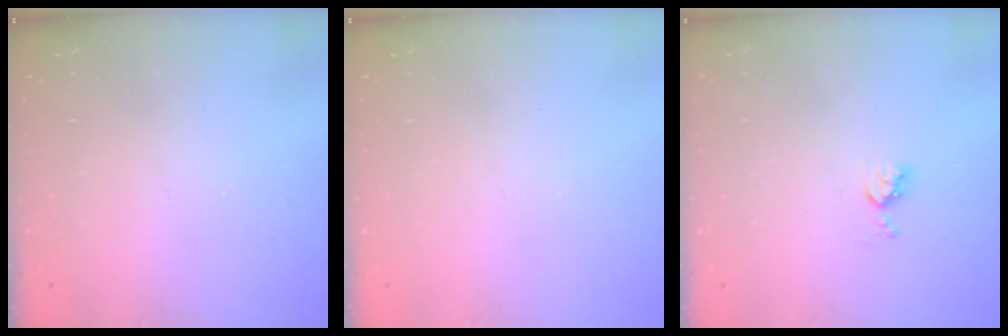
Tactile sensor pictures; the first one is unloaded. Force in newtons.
{"total": 0.0}
{"total": 4.4, "press": 4.3, "slide": 0.7}